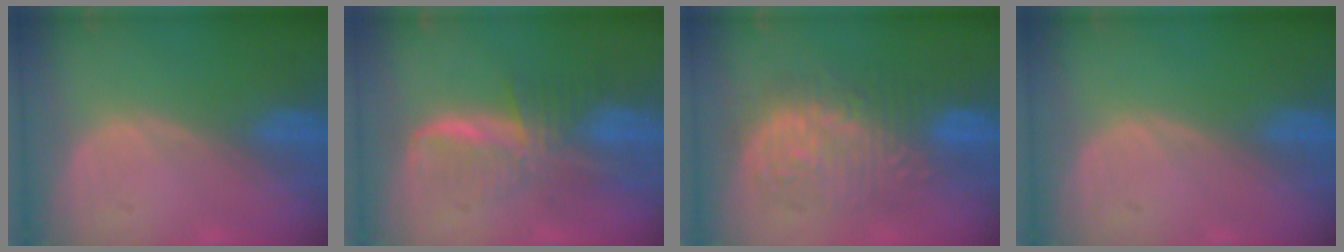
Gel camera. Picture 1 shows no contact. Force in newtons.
{"total": 7.6, "press": 6.8, "slide": 3.5}
{"total": 9.9, "press": 9.9, "slide": 0.5}
{"total": 0.0}